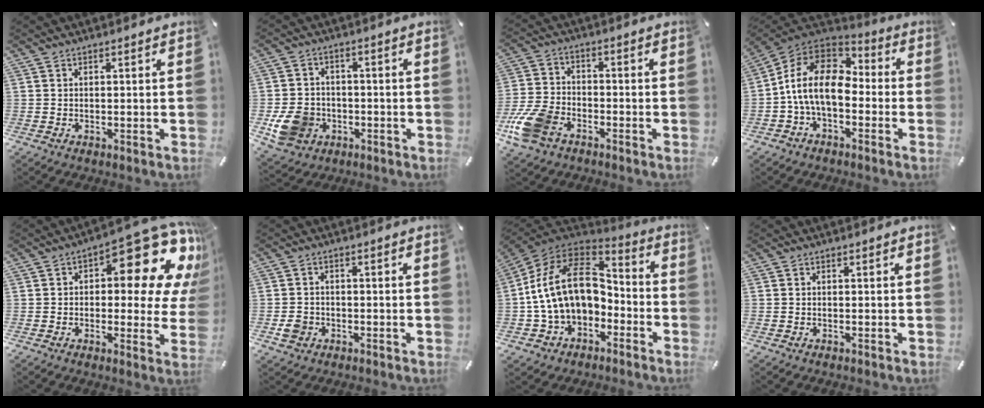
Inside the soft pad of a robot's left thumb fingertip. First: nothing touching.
{"total": 9.1, "force": [-2.5, 7.9, 3.8], "torque": [-0.082, 0.016, -0.043]}
{"total": 11.5, "force": [-6.2, 7.4, 6.3], "torque": [-0.141, 0.029, -0.116]}
{"total": 14.3, "force": [-2.4, 9.1, 10.7], "torque": [-0.226, 0.026, -0.049]}
{"total": 17.8, "force": [8.2, 7.5, 13.9], "torque": [-0.167, -0.070, 0.127]}
{"total": 3.8, "force": [-1.4, 3.2, 1.4], "torque": [-0.027, 0.004, -0.026]}
{"total": 19.7, "force": [0.1, 14.2, 13.6], "torque": [-0.272, 0.013, 0.007]}
{"total": 0.0}